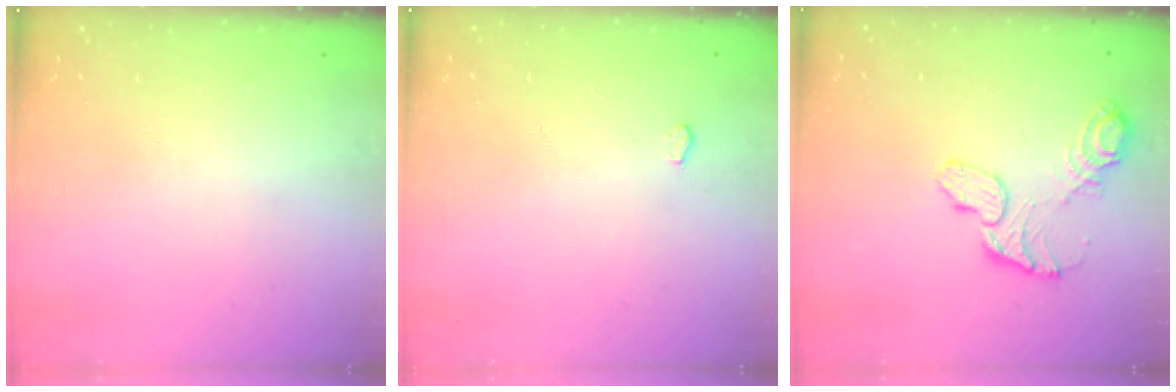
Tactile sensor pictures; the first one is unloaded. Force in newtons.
{"total": 2.1, "press": 2.1, "slide": 0.2}
{"total": 10.2, "press": 10.2, "slide": 1.0}